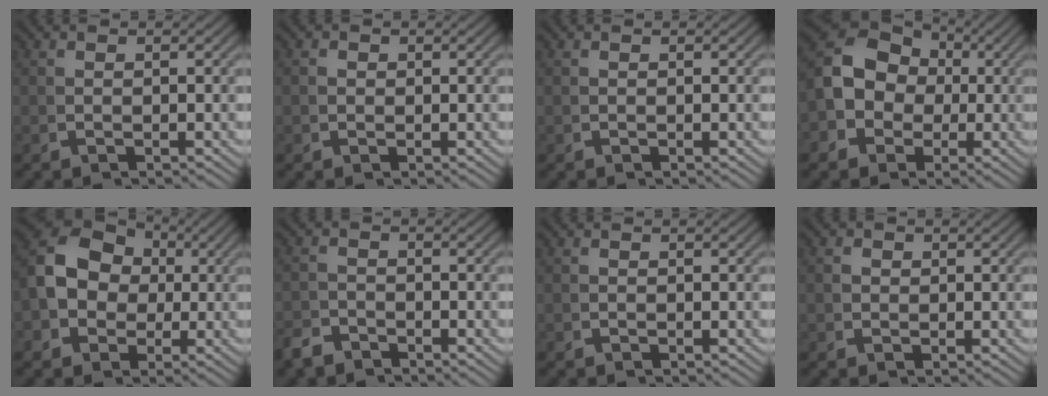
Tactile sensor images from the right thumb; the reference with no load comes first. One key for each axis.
{"total": 1.0, "fx": 0.2, "fy": 1.0, "fz": 0.2, "tx": -0.008, "ty": -0.005, "tz": 0.003}
{"total": 0.0}
{"total": 9.9, "fx": 0.9, "fy": 8.4, "fz": 5.2, "tx": -0.130, "ty": -0.018, "tz": 0.015}
{"total": 9.2, "fx": 1.2, "fy": 7.7, "fz": 5.0, "tx": -0.140, "ty": -0.023, "tz": 0.029}
{"total": 2.3, "fx": -2.2, "fy": 0.7, "fz": 0.0, "tx": 0.010, "ty": -0.008, "tz": -0.040}
{"total": 0.0}
{"total": 1.4, "fx": 0.3, "fy": 1.3, "fz": 0.4, "tx": -0.013, "ty": -0.005, "tz": 0.007}